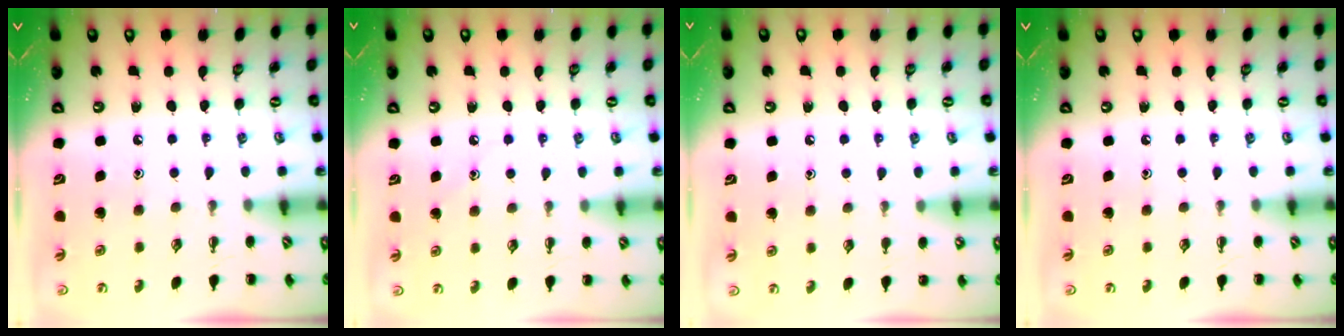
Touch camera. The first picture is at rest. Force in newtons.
{"total": 7.0, "press": 6.6, "slide": 2.2}
{"total": 5.5, "press": 5.2, "slide": 1.6}
{"total": 0.0}